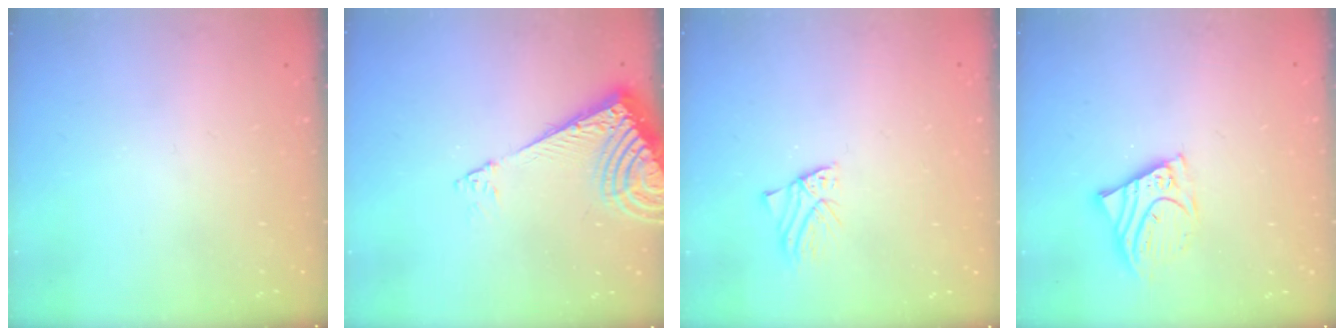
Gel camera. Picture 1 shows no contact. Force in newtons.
{"total": 9.4, "press": 9.3, "slide": 1.2}
{"total": 1.6, "press": 1.6, "slide": 0.1}
{"total": 8.4, "press": 8.3, "slide": 1.0}